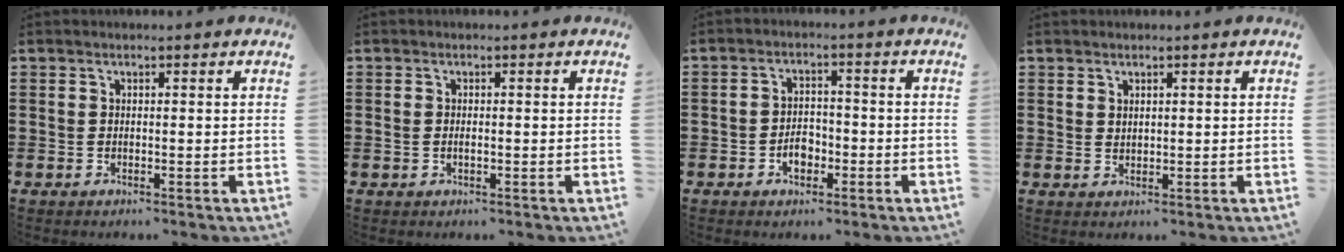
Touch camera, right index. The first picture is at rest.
{"total": 0.8, "force": [-0.2, 0.3, 0.7], "torque": [-0.014, -0.002, -0.003]}
{"total": 3.5, "force": [-1.5, 2.3, 2.1], "torque": [-0.033, 0.002, -0.030]}
{"total": 1.1, "force": [1.0, 0.6, 0.2], "torque": [-0.005, 0.003, 0.019]}